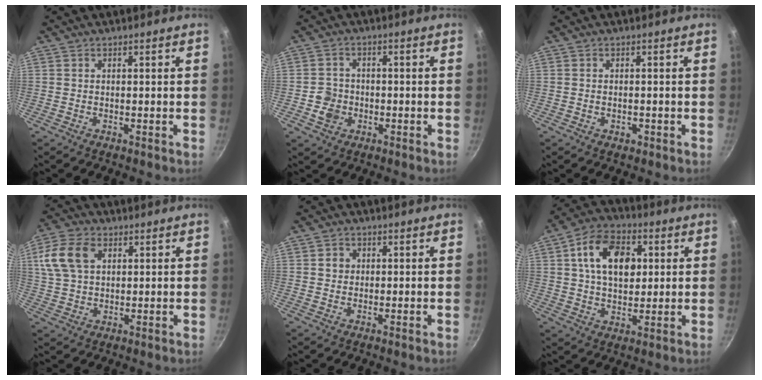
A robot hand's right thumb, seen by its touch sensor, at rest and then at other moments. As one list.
[{"total": 4.6, "force": [-1.3, 4.2, 1.6], "torque": [-0.009, 0.017, -0.026]}, {"total": 1.4, "force": [-0.6, 1.0, 0.9], "torque": [-0.013, 0.002, -0.008]}, {"total": 10.5, "force": [3.5, 7.0, 7.0], "torque": [-0.131, 0.007, 0.062]}, {"total": 2.3, "force": [0.3, 2.1, 0.8], "torque": [-0.002, 0.004, 0.002]}, {"total": 14.2, "force": [3.4, 9.4, 10.1], "torque": [-0.142, 0.005, 0.047]}]